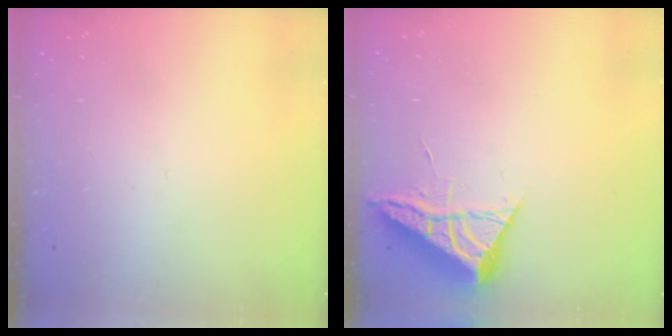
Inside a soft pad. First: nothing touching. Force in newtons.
{"total": 5.4, "press": 5.4, "slide": 0.8}